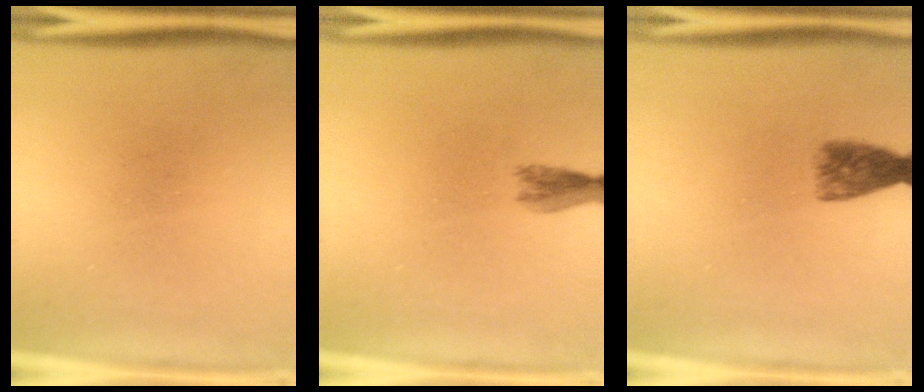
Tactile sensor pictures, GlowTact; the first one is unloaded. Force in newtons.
{"total": 2.3}
{"total": 3.8}